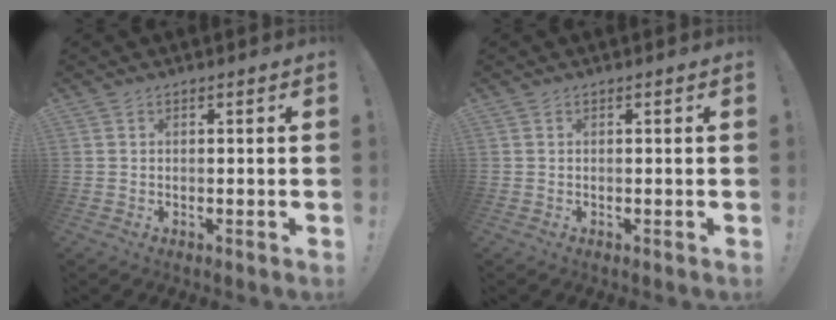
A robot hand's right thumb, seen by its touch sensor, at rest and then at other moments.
{"total": 0.0}